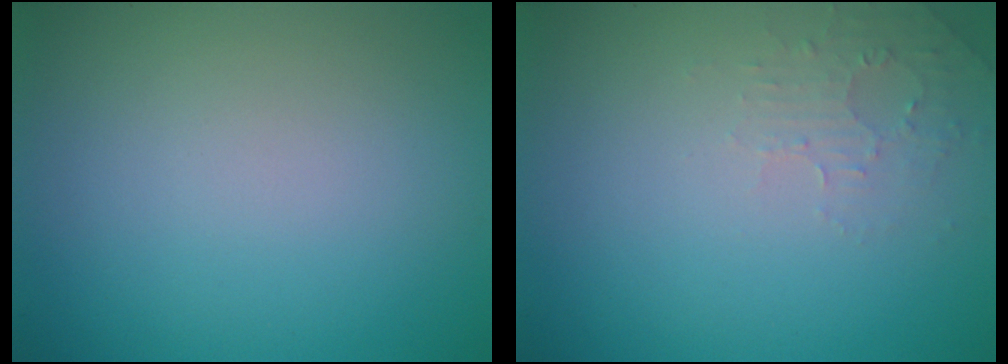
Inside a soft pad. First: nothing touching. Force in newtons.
{"total": 1.6, "press": 1.6, "slide": 0.4}